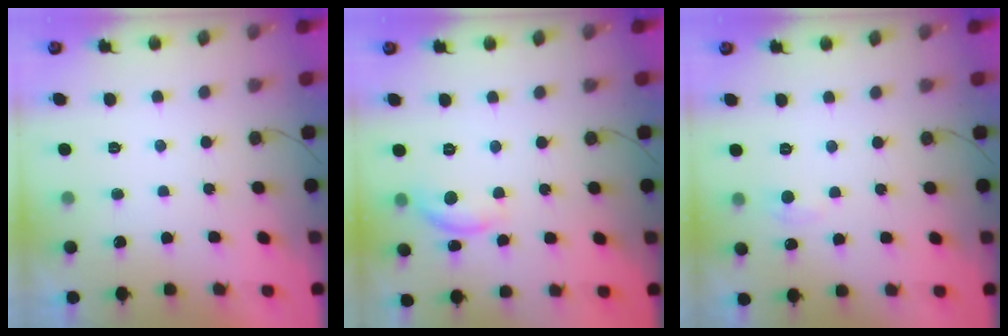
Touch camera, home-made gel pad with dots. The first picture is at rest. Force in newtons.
{"total": 8.5, "press": 8.4, "slide": 0.7}
{"total": 2.5, "press": 2.4, "slide": 0.4}